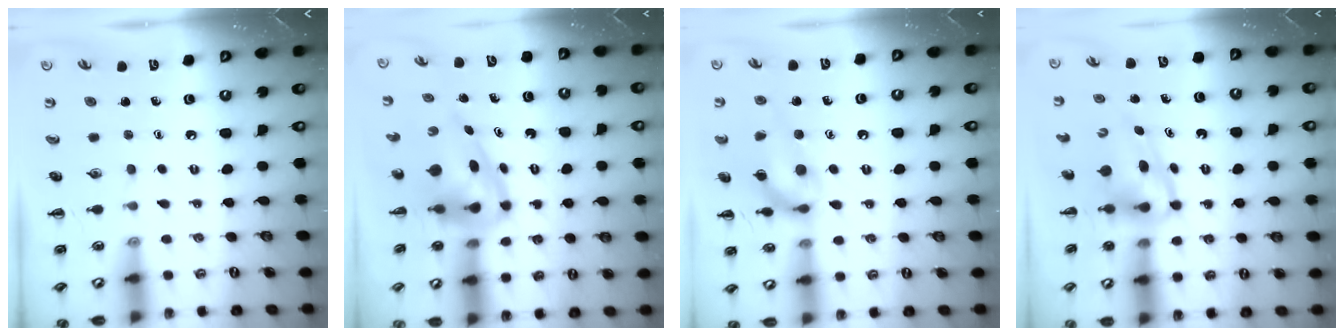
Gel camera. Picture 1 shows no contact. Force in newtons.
{"total": 5.8, "press": 5.6, "slide": 1.7}
{"total": 13.9, "press": 13.8, "slide": 1.6}
{"total": 6.2, "press": 6.1, "slide": 1.0}